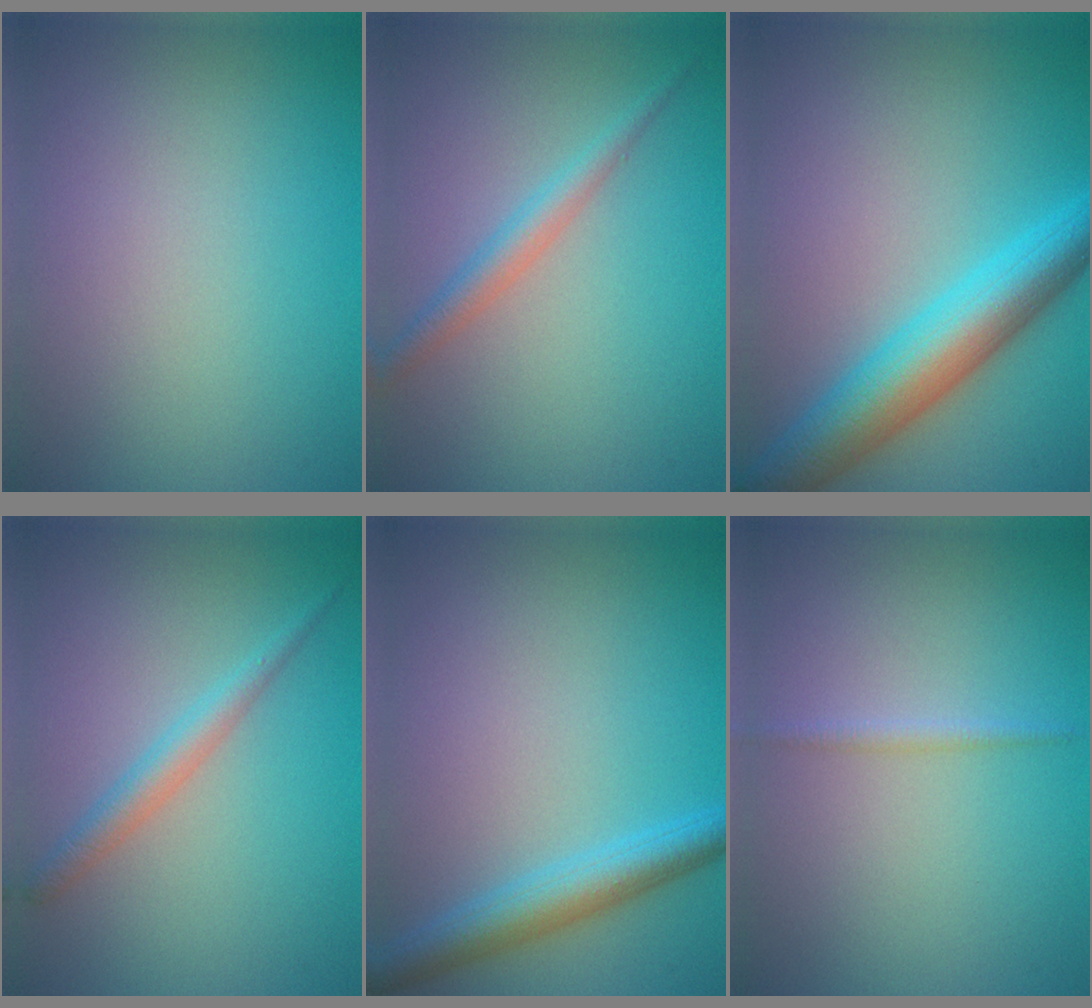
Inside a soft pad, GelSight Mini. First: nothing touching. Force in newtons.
{"total": 2.4, "press": 2.4, "slide": 0.1}
{"total": 7.0, "press": 7.0, "slide": 0.2}
{"total": 2.1, "press": 2.1, "slide": 0.1}
{"total": 3.7, "press": 3.7, "slide": 0.2}
{"total": 0.9, "press": 0.9, "slide": 0.0}